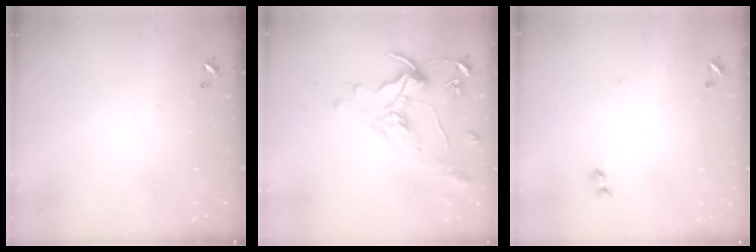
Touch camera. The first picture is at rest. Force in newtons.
{"total": 1.6, "press": 1.4, "slide": 0.7}
{"total": 6.1, "press": 6.1, "slide": 0.7}